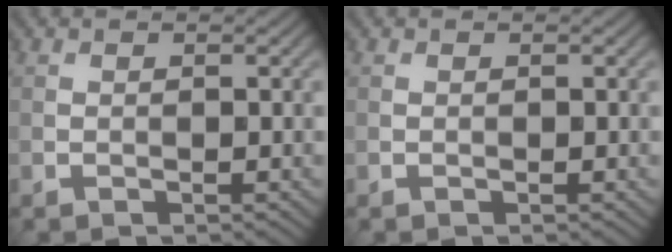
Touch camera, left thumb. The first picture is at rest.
{"total": 0.0}